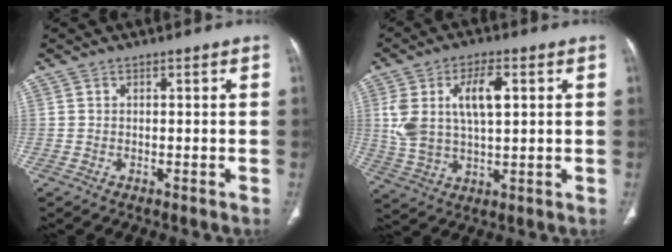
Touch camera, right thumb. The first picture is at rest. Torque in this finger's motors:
{"motor_torque": [1.41, 1.75, 1.01, 0.29, 0.14]}